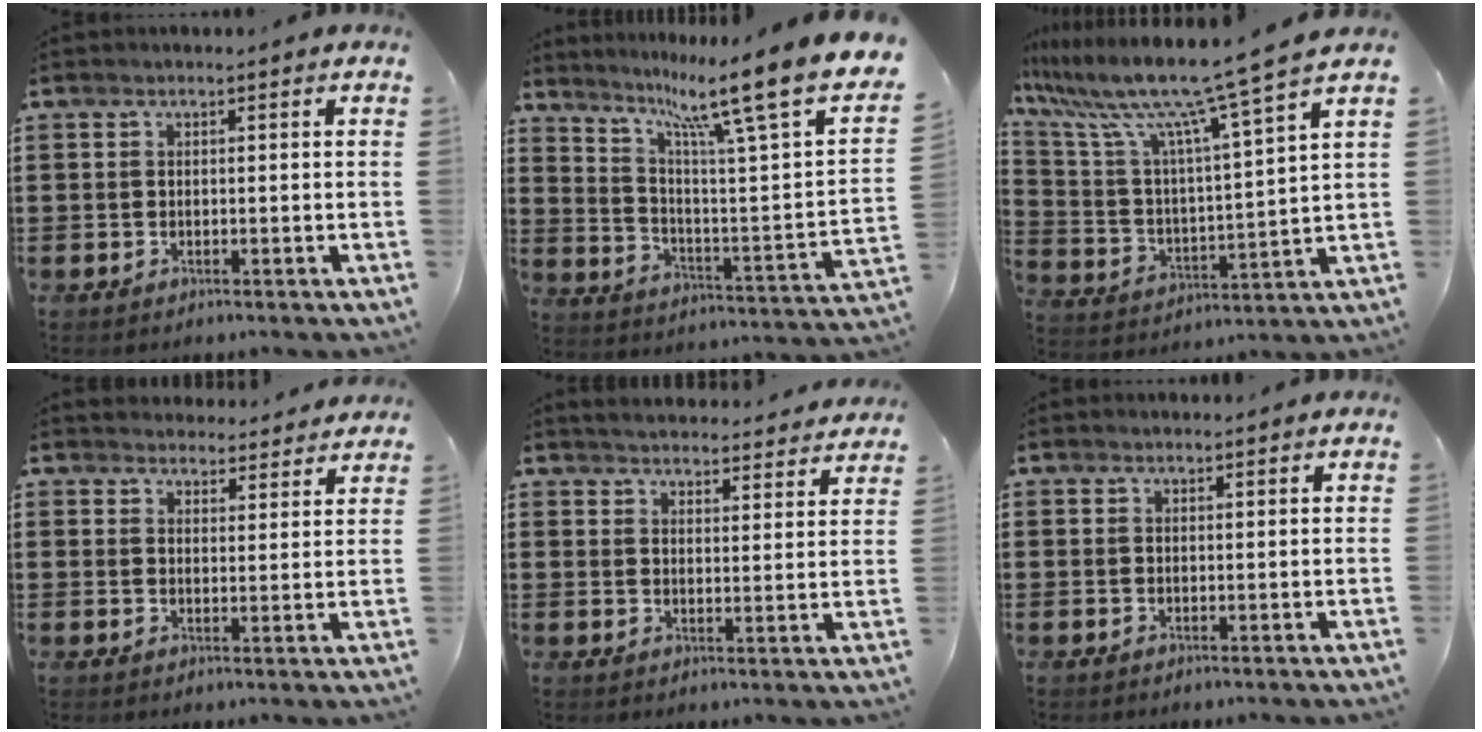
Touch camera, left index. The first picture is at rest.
{"total": 12.7, "force": [8.9, 0.1, 9.0], "torque": [-0.179, -0.071, 0.129]}
{"total": 10.6, "force": [8.9, -0.9, 5.6], "torque": [-0.148, -0.066, 0.140]}
{"total": 3.5, "force": [3.5, 0.5, -0.1], "torque": [-0.002, -0.018, 0.064]}
{"total": 3.7, "force": [3.7, -0.2, 0.1], "torque": [-0.019, -0.025, 0.065]}
{"total": 0.6, "force": [0.5, 0.1, 0.1], "torque": [-0.003, 0.000, 0.012]}